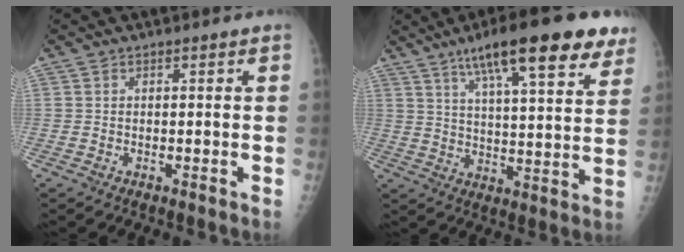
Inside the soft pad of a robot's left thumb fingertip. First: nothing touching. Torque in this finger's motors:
{"motor_torque": [0.26, 0.32, 0.73, -0.49, 0.12]}